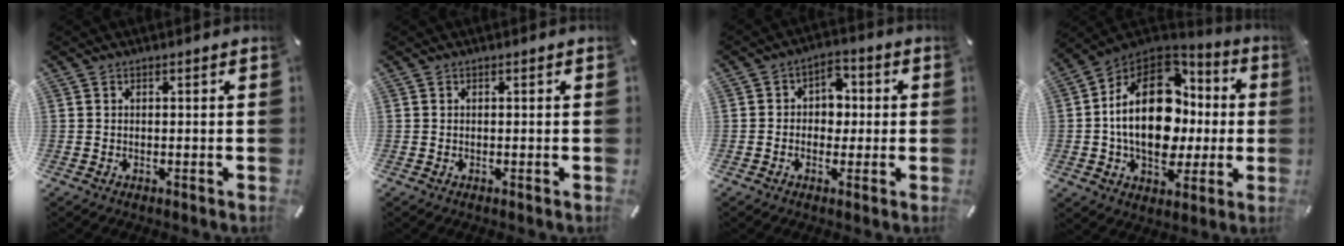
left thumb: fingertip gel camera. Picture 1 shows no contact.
{"total": 0.0}
{"total": 6.1, "force": [-0.1, 5.2, 3.3], "torque": [-0.039, 0.003, -0.009]}
{"total": 24.0, "force": [0.8, 16.3, 17.6], "torque": [-0.325, 0.004, 0.018]}